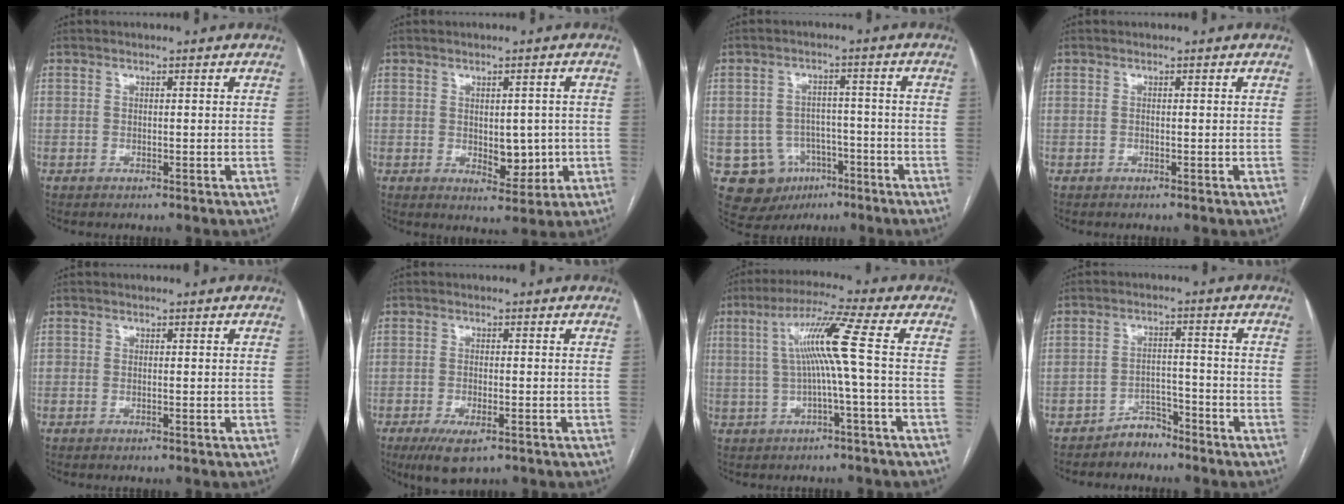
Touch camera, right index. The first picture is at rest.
{"total": 5.0, "force": [-0.4, 2.8, 4.2], "torque": [-0.052, 0.000, 0.005]}
{"total": 10.0, "force": [-4.3, 8.6, 2.8], "torque": [-0.052, 0.017, -0.052]}
{"total": 0.0}
{"total": 0.5, "force": [-0.2, 0.5, 0.1], "torque": [0.005, 0.004, -0.005]}
{"total": 5.7, "force": [-3.3, 1.8, 4.3], "torque": [-0.078, -0.012, -0.049]}
{"total": 8.3, "force": [0.4, -1.5, 8.2], "torque": [-0.152, 0.021, 0.014]}
{"total": 3.8, "force": [-3.3, 1.9, 0.3], "torque": [-0.001, 0.007, -0.055]}